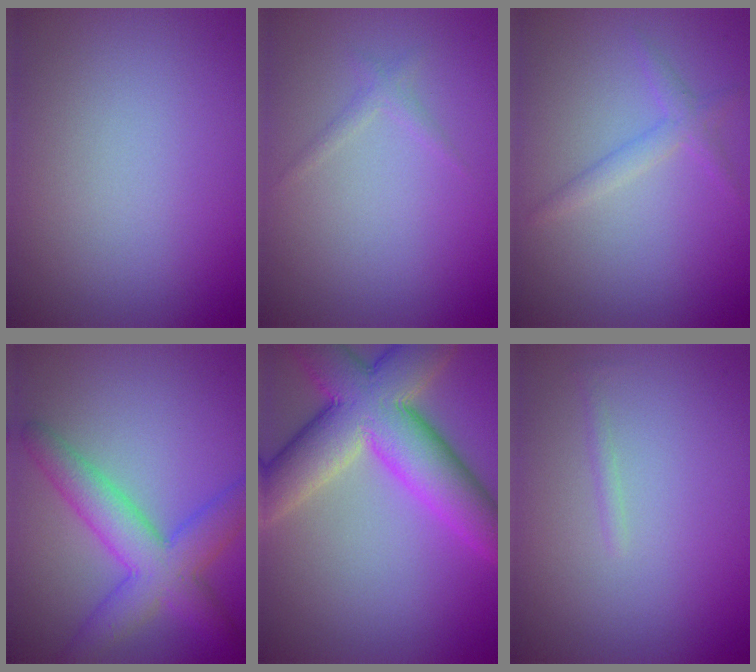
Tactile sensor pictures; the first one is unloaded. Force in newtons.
{"total": 0.9, "press": 0.9, "slide": 0.1}
{"total": 1.7, "press": 1.7, "slide": 0.1}
{"total": 6.1, "press": 6.1, "slide": 0.2}
{"total": 10.8, "press": 10.8, "slide": 0.7}
{"total": 0.6, "press": 0.6, "slide": 0.0}